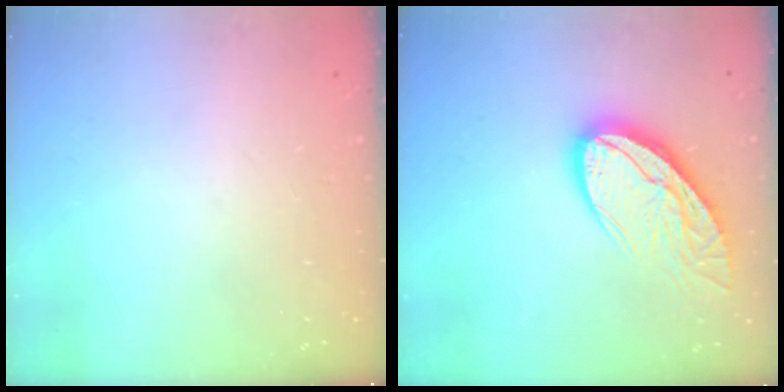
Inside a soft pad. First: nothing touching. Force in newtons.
{"total": 14.7, "press": 14.6, "slide": 1.5}